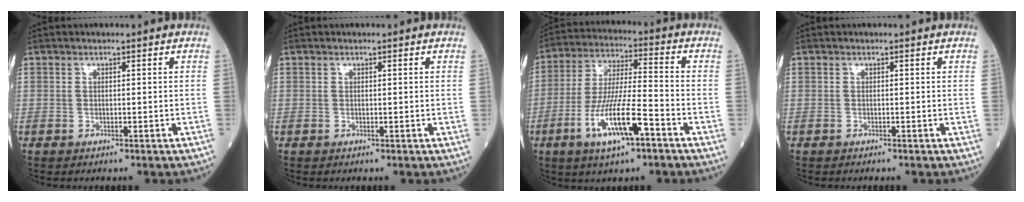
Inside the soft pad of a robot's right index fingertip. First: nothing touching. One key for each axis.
{"total": 0.0}
{"total": 12.5, "fx": -5.8, "fy": 1.9, "fz": 11.0, "tx": -0.211, "ty": -0.011, "tz": -0.105}
{"total": 0.0}